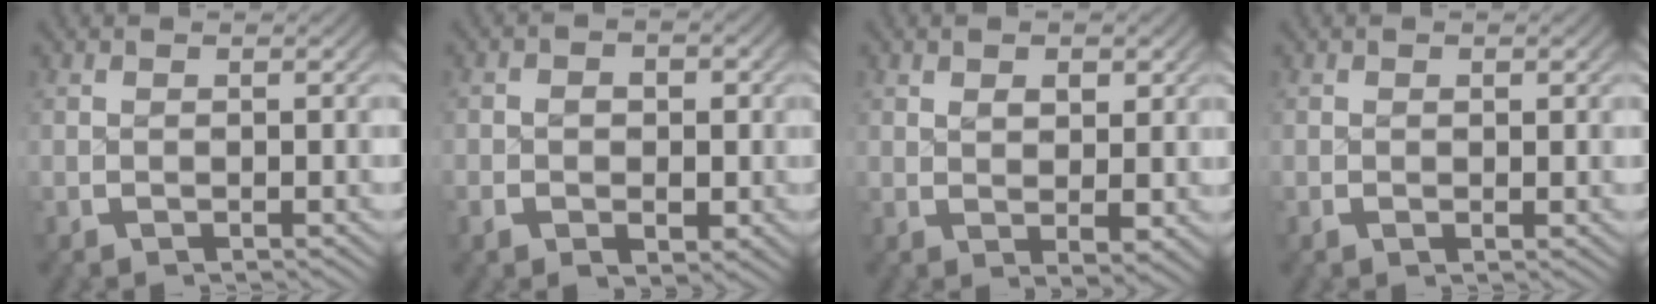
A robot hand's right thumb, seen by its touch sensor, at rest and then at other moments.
{"total": 3.1, "force": [-0.4, 2.3, 2.0], "torque": [-0.029, -0.006, -0.006]}
{"total": 2.4, "force": [0.9, 1.2, 1.9], "torque": [-0.025, -0.009, 0.021]}
{"total": 0.6, "force": [0.1, 0.4, 0.4], "torque": [-0.009, -0.002, 0.002]}